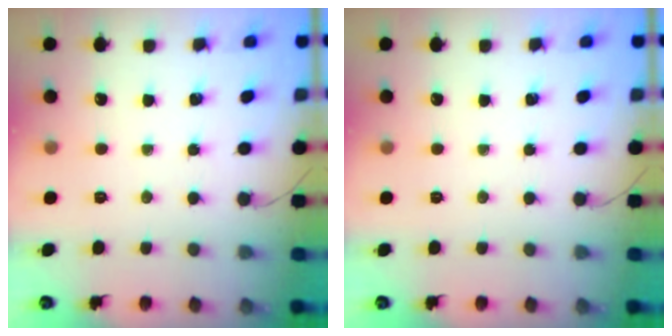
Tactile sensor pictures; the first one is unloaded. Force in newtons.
{"total": 0.0}